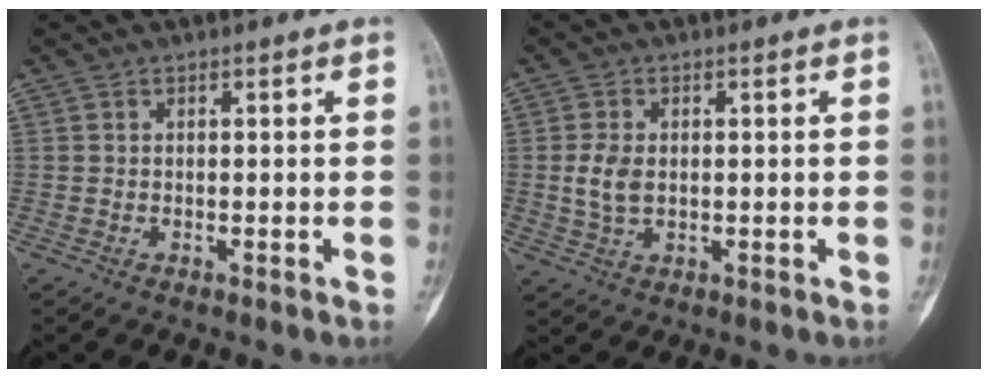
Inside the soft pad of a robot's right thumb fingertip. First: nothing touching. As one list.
[{"total": 4.4, "force": [0.1, 2.9, 3.4], "torque": [-0.070, 0.001, 0.005]}]